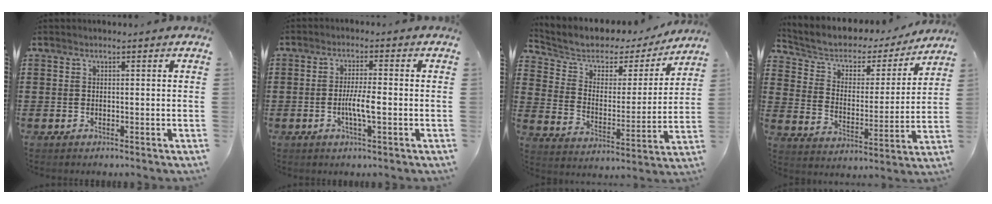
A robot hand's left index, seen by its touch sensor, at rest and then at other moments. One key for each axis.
{"total": 4.4, "fx": -1.0, "fy": 0.6, "fz": 4.3, "tx": -0.088, "ty": -0.006, "tz": -0.023}
{"total": 4.3, "fx": 3.3, "fy": 2.6, "fz": 0.9, "tx": -0.049, "ty": -0.025, "tz": 0.050}
{"total": 4.1, "fx": 3.1, "fy": 2.3, "fz": 1.2, "tx": -0.049, "ty": -0.025, "tz": 0.045}